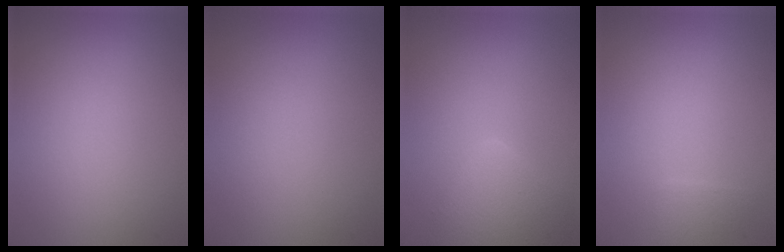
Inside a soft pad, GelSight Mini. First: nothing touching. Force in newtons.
{"total": 0.0}
{"total": 3.9, "press": 3.9, "slide": 0.2}
{"total": 1.0, "press": 1.0, "slide": 0.1}